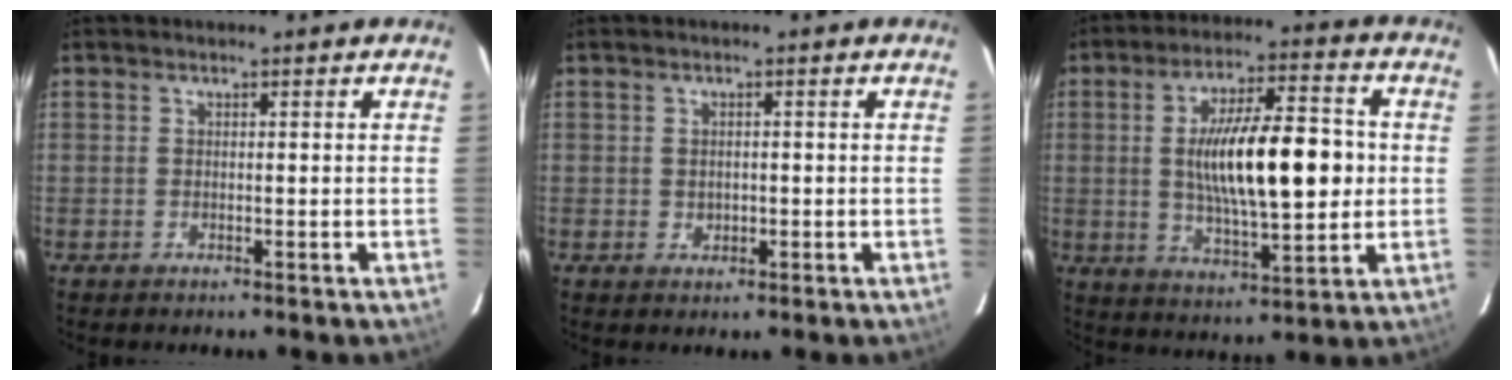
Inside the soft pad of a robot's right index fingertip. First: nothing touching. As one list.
[{"total": 1.6, "force": [-0.2, 1.4, 0.8], "torque": [-0.010, 0.003, 0.000]}, {"total": 17.5, "force": [0.8, 5.3, 16.6], "torque": [-0.282, 0.012, 0.018]}]